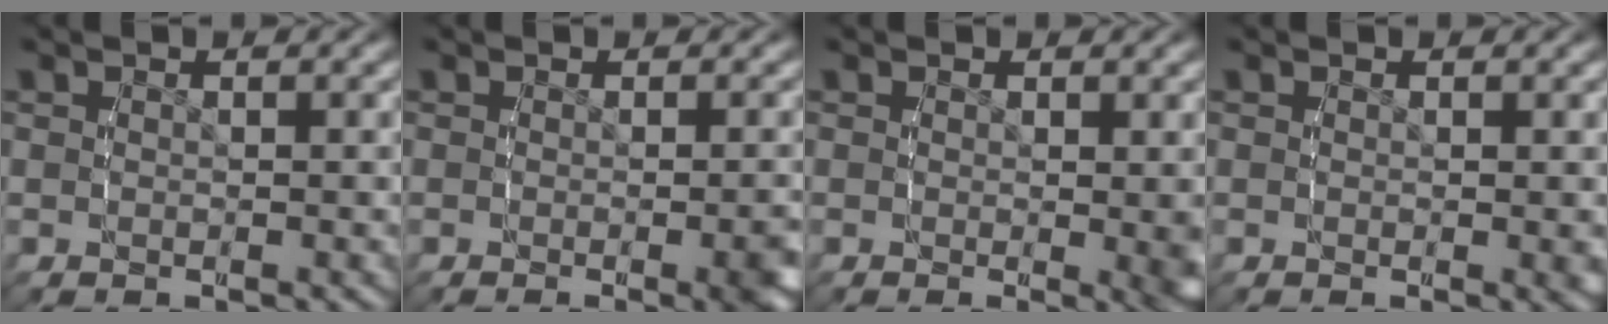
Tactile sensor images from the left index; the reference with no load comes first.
{"total": 2.0, "force": [-0.7, 0.2, 1.8], "torque": [-0.018, 0.003, -0.017]}
{"total": 1.7, "force": [0.1, 0.2, 1.7], "torque": [-0.012, -0.006, 0.000]}
{"total": 0.6, "force": [0.1, 0.0, 0.6], "torque": [0.002, 0.000, 0.001]}